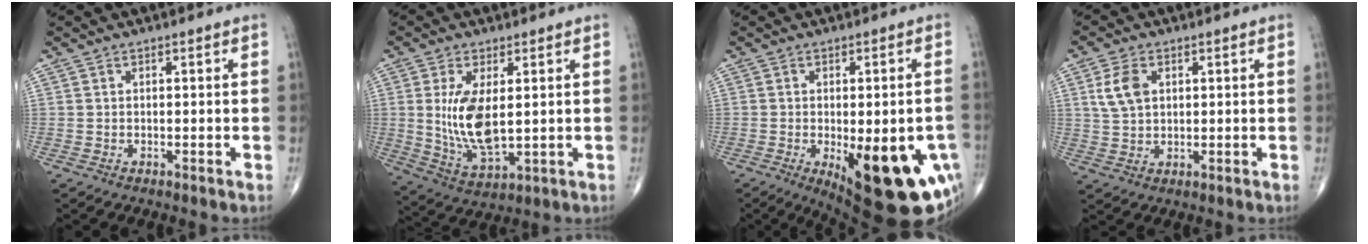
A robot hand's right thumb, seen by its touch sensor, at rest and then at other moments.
{"total": 11.1, "force": [1.3, 5.0, 9.9], "torque": [-0.193, -0.022, 0.038]}
{"total": 22.3, "force": [-7.4, 8.5, 19.2], "torque": [-0.191, -0.008, -0.076]}
{"total": 5.8, "force": [1.8, 3.8, 4.0], "torque": [-0.076, -0.002, 0.037]}